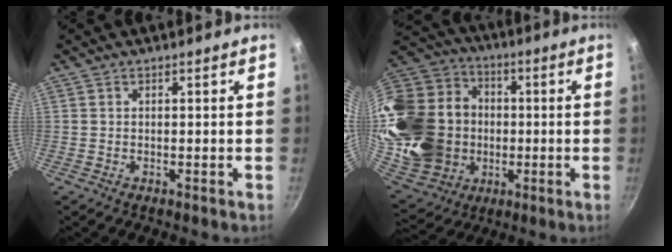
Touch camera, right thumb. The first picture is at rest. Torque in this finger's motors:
{"motor_torque": [0.25, 0.77, 1.38, 0.25, 0.18]}